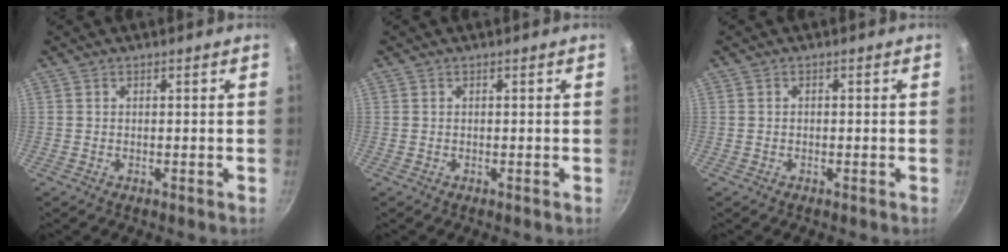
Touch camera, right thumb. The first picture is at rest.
{"total": 0.0}
{"total": 0.5, "force": [-0.2, 0.4, 0.2], "torque": [-0.006, 0.004, -0.002]}